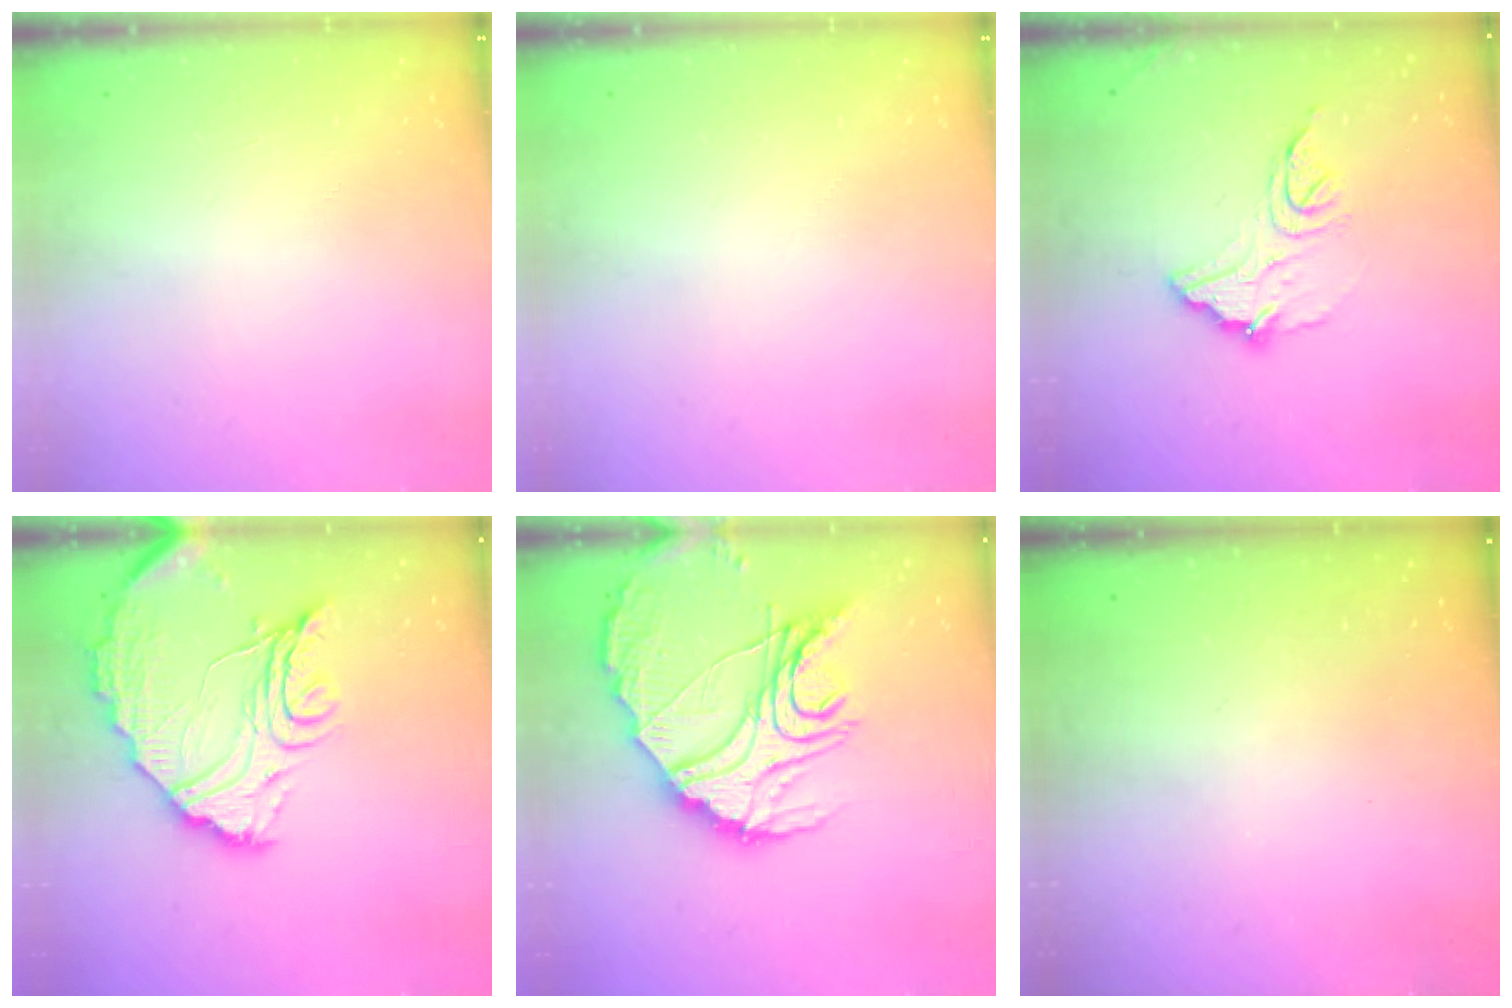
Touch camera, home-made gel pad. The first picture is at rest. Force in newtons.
{"total": 0.0}
{"total": 12.2, "press": 12.2, "slide": 0.6}
{"total": 17.1, "press": 17.0, "slide": 1.8}
{"total": 22.4, "press": 22.3, "slide": 1.9}
{"total": 3.0, "press": 3.0, "slide": 0.1}